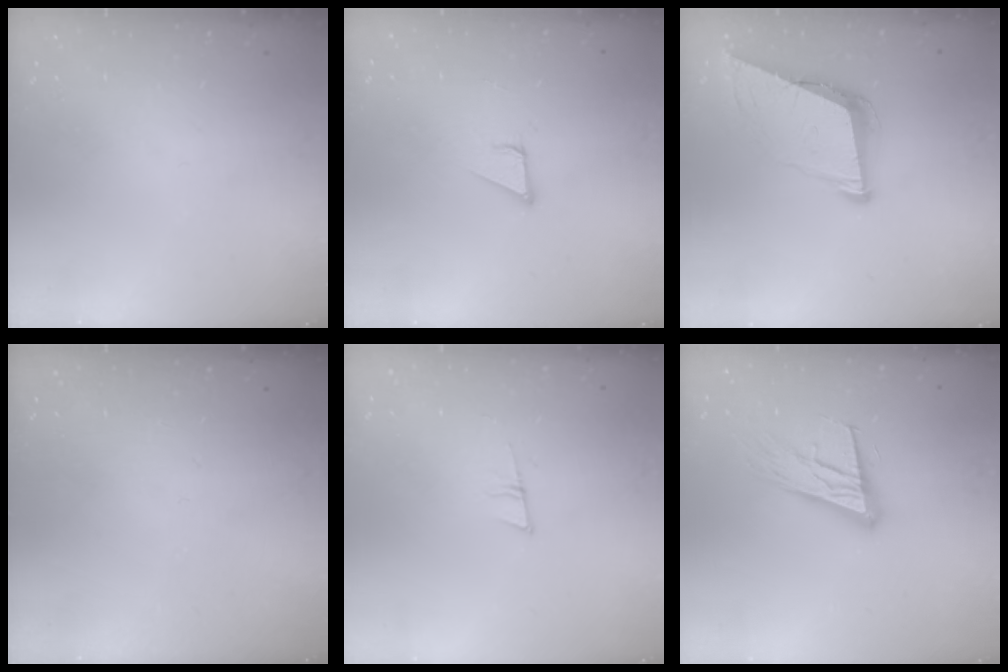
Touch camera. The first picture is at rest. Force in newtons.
{"total": 3.2, "press": 3.2, "slide": 0.2}
{"total": 9.3, "press": 8.7, "slide": 3.2}
{"total": 0.0}
{"total": 5.6, "press": 5.0, "slide": 2.6}
{"total": 18.0, "press": 17.5, "slide": 3.9}